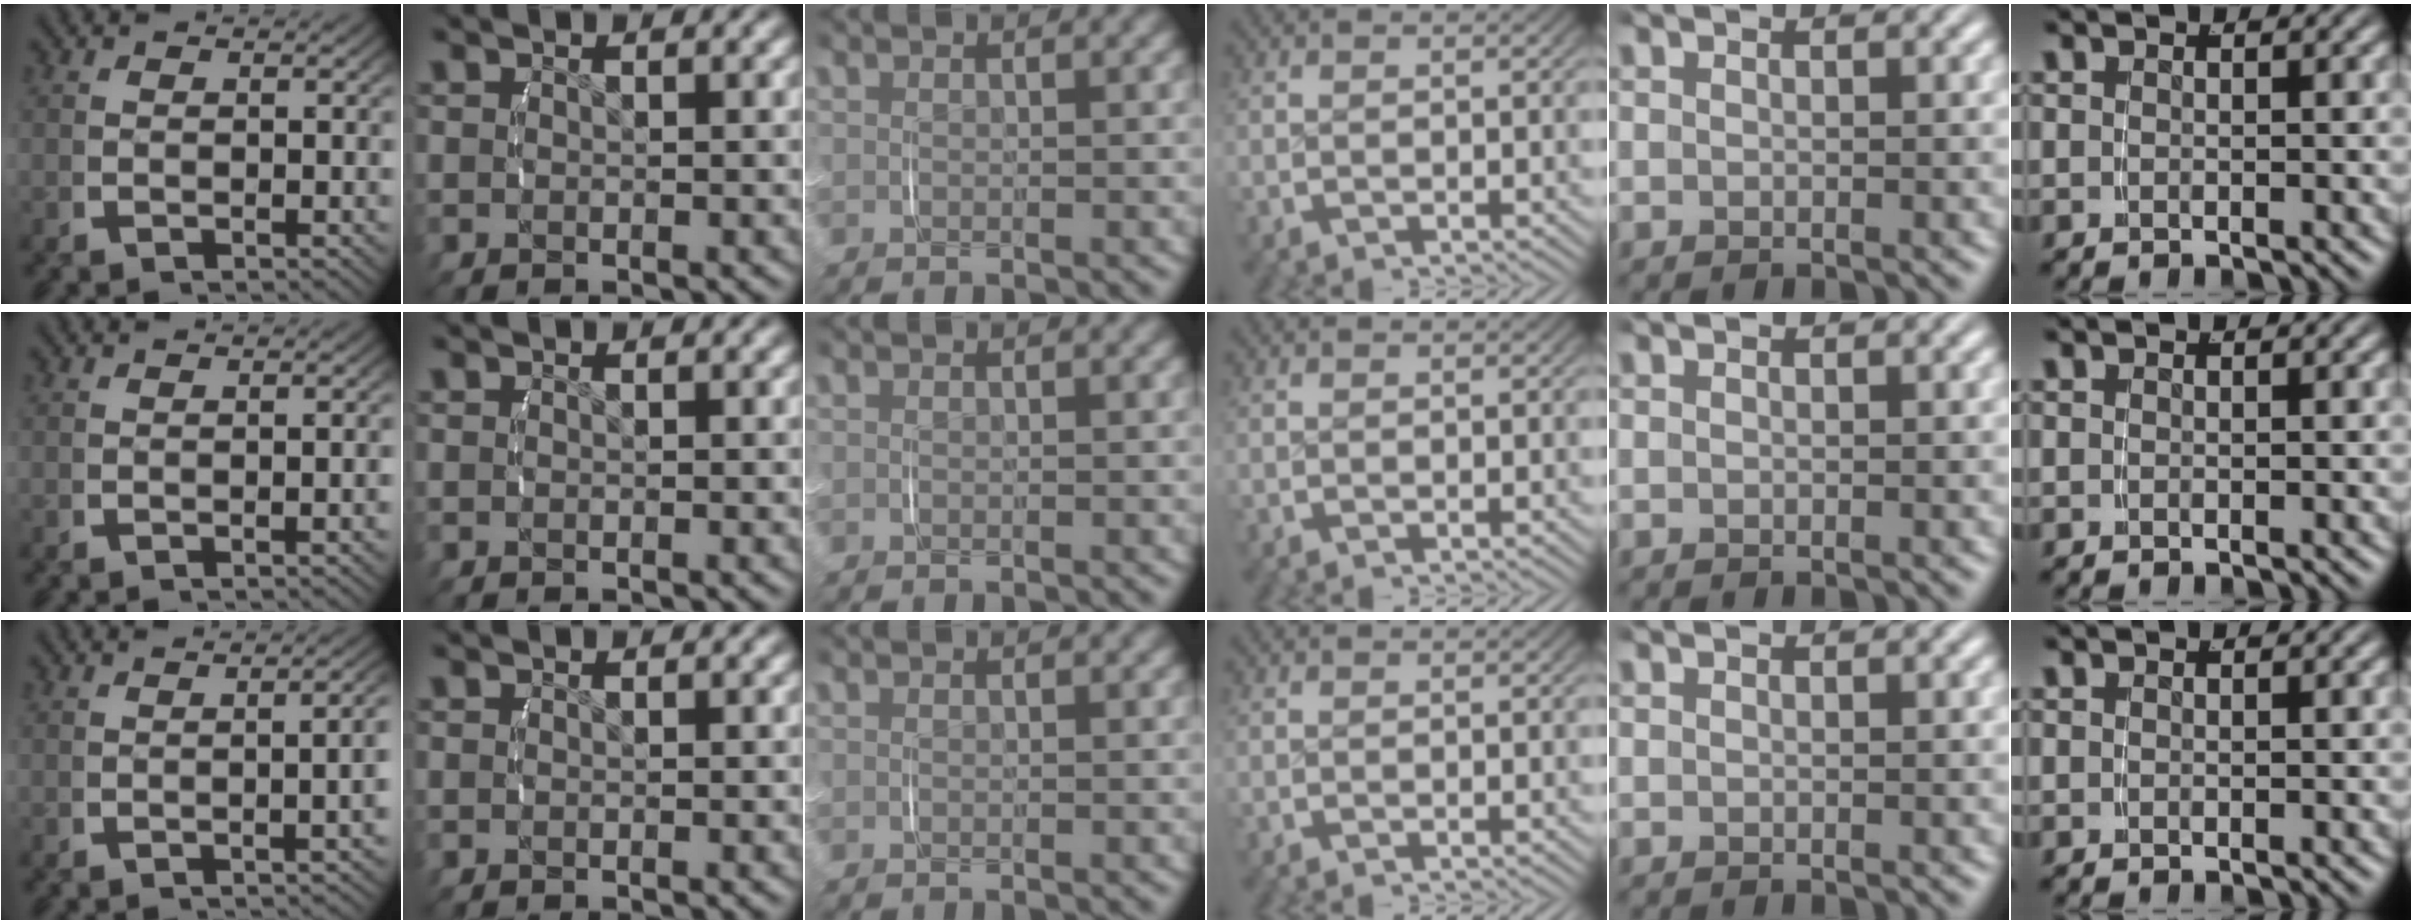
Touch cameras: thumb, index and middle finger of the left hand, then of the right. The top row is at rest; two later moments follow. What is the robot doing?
{"motion": "lift_and_place", "object": "dispenser bottle"}